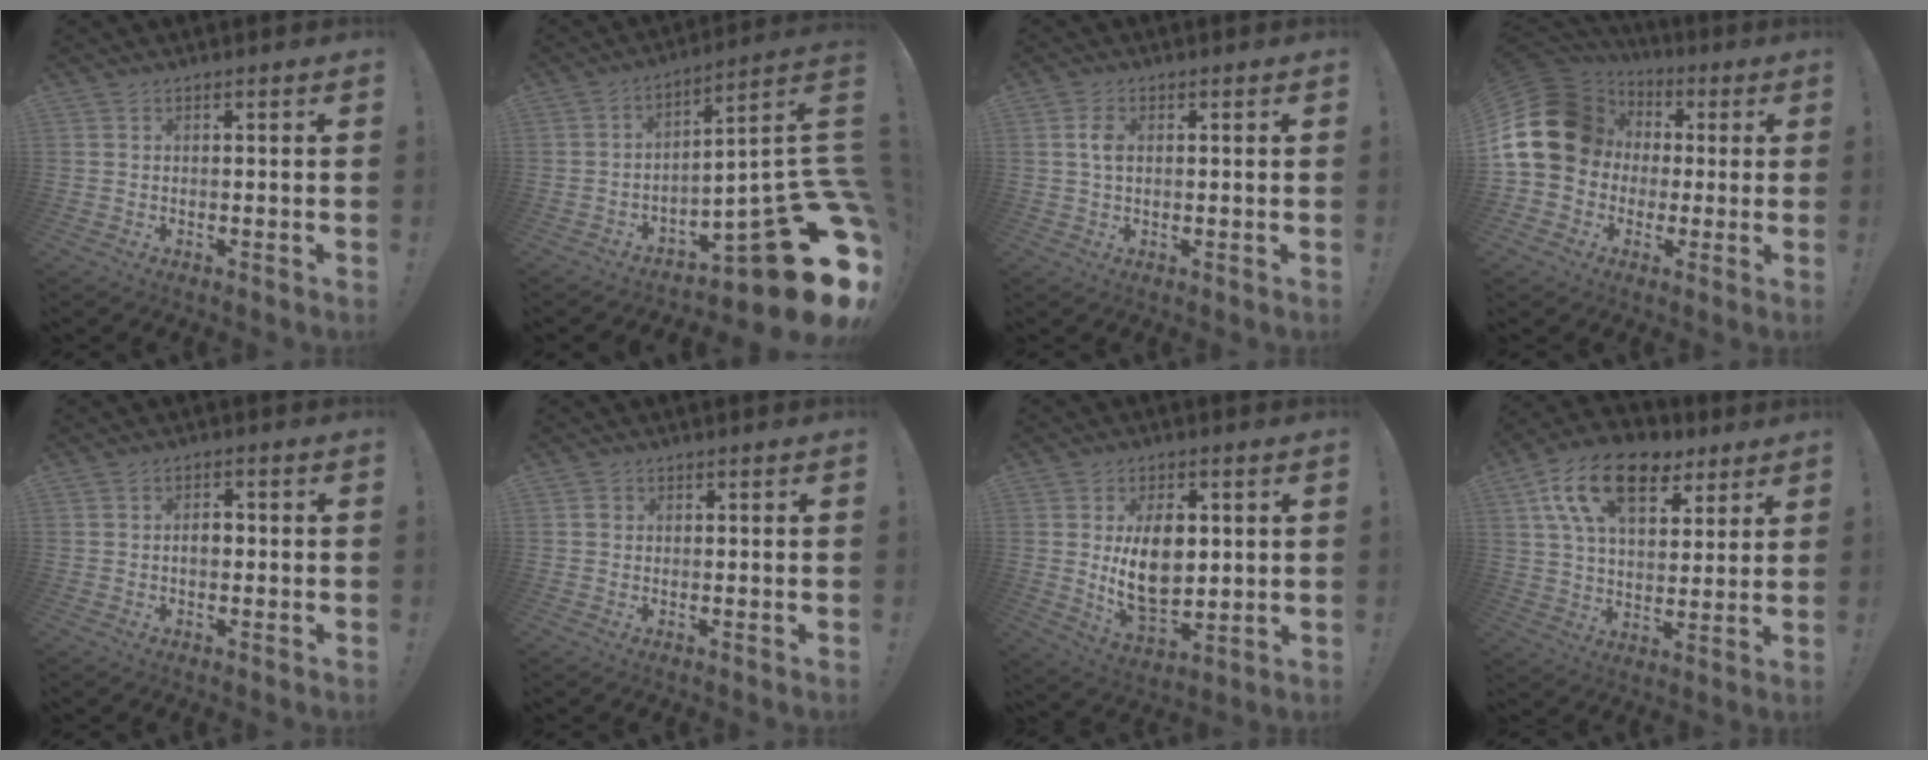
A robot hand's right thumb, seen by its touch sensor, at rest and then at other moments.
{"total": 21.7, "force": [-9.5, 5.8, 18.6], "torque": [-0.189, 0.010, -0.138]}
{"total": 3.6, "force": [0.6, 2.1, 2.8], "torque": [-0.051, 0.005, 0.008]}
{"total": 21.5, "force": [2.9, 17.6, 11.9], "torque": [-0.214, -0.002, 0.076]}
{"total": 3.2, "force": [-0.6, 2.1, 2.3], "torque": [-0.038, 0.009, -0.013]}
{"total": 1.4, "force": [0.3, 1.3, 0.4], "torque": [-0.003, 0.003, 0.005]}
{"total": 13.5, "force": [1.9, 8.6, 10.3], "torque": [-0.173, -0.014, 0.033]}
{"total": 18.6, "force": [9.5, 10.7, 11.8], "torque": [-0.196, -0.041, 0.172]}